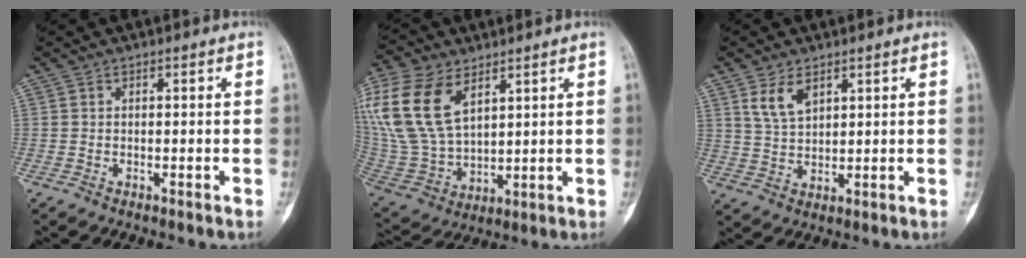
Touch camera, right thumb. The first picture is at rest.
{"total": 20.1, "force": [8.7, 11.8, 13.8], "torque": [-0.299, -0.022, 0.179]}
{"total": 5.4, "force": [3.0, 2.9, 3.4], "torque": [-0.057, -0.016, 0.065]}